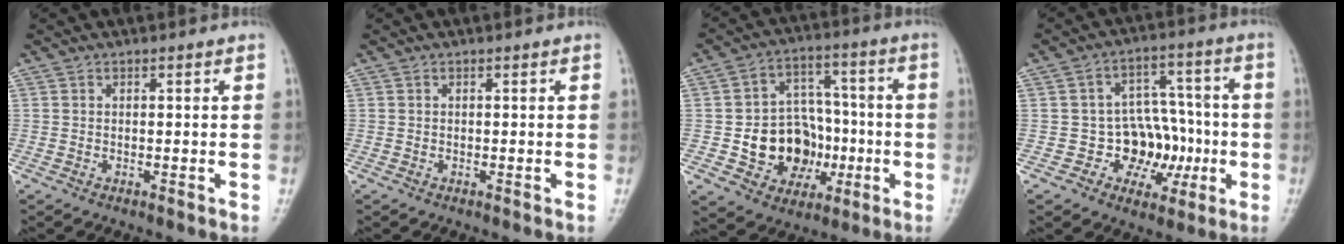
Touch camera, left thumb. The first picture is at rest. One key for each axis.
{"total": 0.0}
{"total": 15.1, "fx": -3.2, "fy": 11.8, "fz": 8.9, "tx": -0.081, "ty": 0.032, "tz": -0.045}
{"total": 11.6, "fx": -2.5, "fy": 9.1, "fz": 6.8, "tx": -0.037, "ty": 0.035, "tz": -0.037}